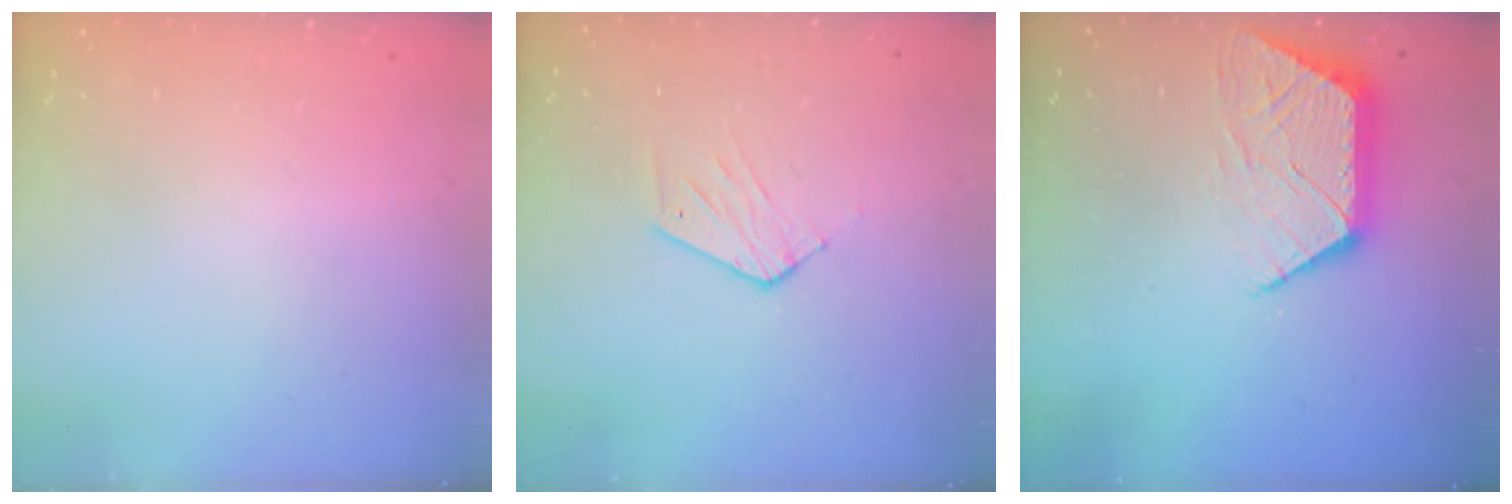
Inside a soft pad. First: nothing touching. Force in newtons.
{"total": 5.7, "press": 5.7, "slide": 0.6}
{"total": 10.3, "press": 10.3, "slide": 0.7}